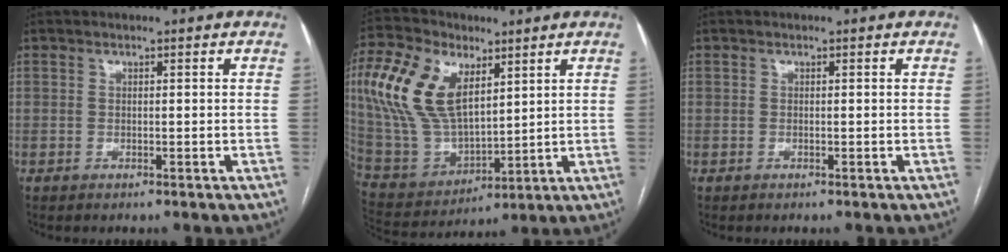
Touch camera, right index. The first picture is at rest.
{"total": 17.4, "force": [6.4, 9.4, 13.2], "torque": [-0.299, 0.020, 0.129]}
{"total": 0.0}